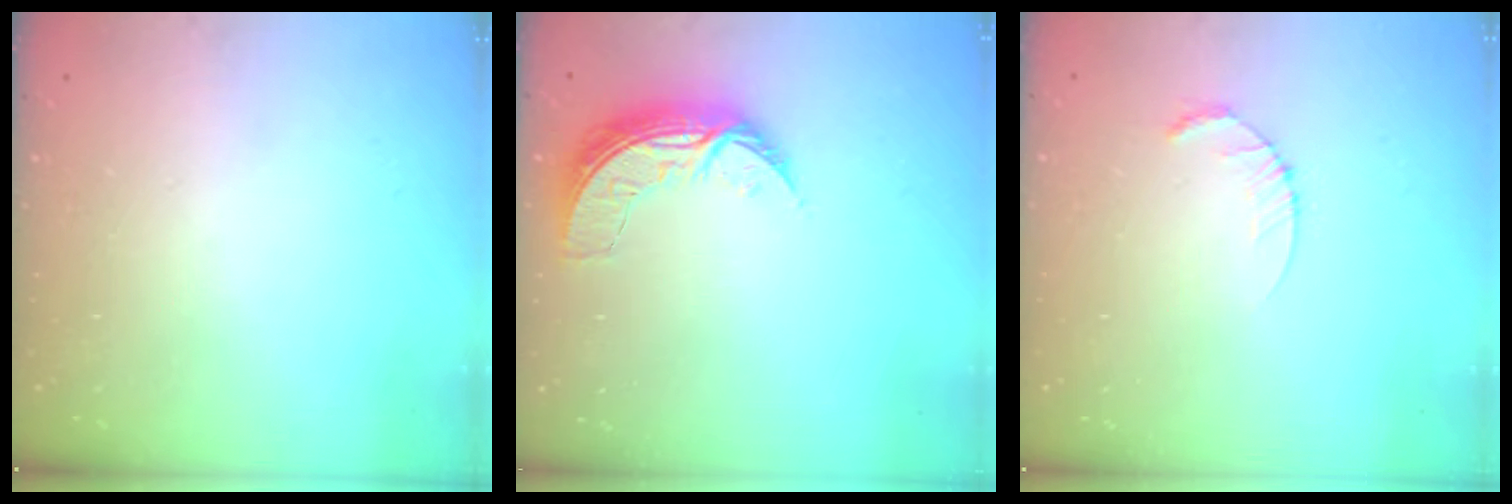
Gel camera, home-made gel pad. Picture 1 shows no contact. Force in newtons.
{"total": 8.1, "press": 8.0, "slide": 0.8}
{"total": 2.6, "press": 2.6, "slide": 0.4}